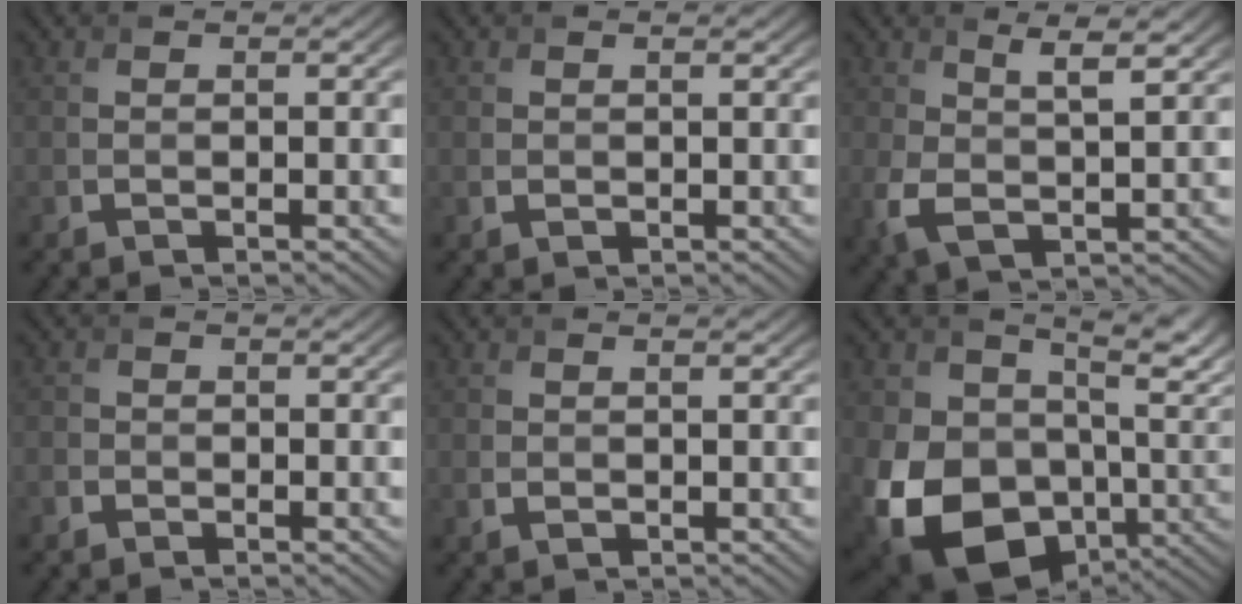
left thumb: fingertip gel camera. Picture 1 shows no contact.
{"total": 0.7, "force": [0.4, 0.4, 0.3], "torque": [-0.010, -0.003, 0.011]}
{"total": 6.1, "force": [1.9, 2.7, 5.2], "torque": [-0.120, -0.003, 0.032]}
{"total": 1.7, "force": [-0.8, 1.4, 0.3], "torque": [-0.006, -0.002, -0.022]}
{"total": 1.0, "force": [0.5, 0.5, 0.6], "torque": [-0.016, -0.003, 0.013]}
{"total": 16.5, "force": [0.7, 11.5, 11.8], "torque": [-0.250, -0.030, 0.019]}